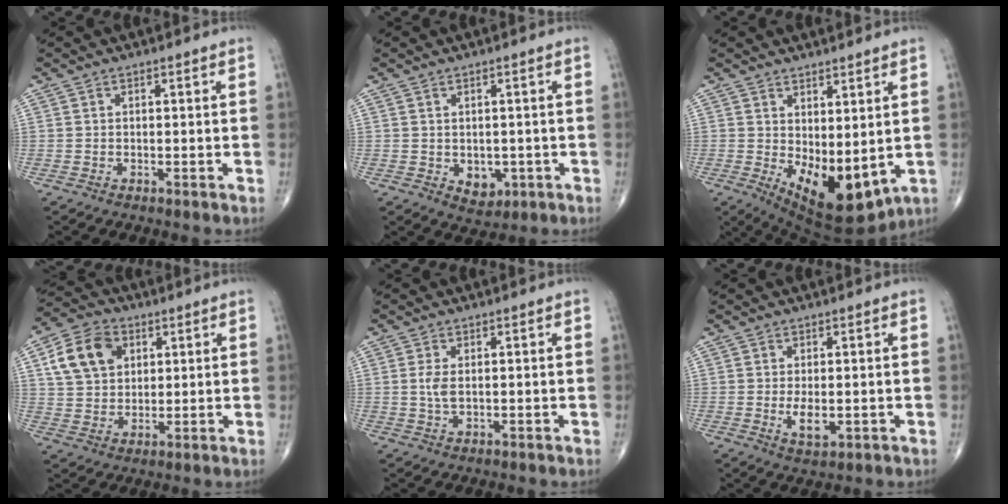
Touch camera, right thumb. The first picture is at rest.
{"total": 4.2, "force": [-0.9, 3.1, 2.7], "torque": [-0.019, -0.003, -0.001]}
{"total": 12.4, "force": [-0.8, 5.9, 10.9], "torque": [-0.155, -0.026, 0.013]}
{"total": 11.4, "force": [4.0, 8.5, 6.5], "torque": [-0.099, 0.000, 0.071]}
{"total": 2.8, "force": [0.3, 1.4, 2.4], "torque": [-0.056, -0.002, 0.006]}
{"total": 4.0, "force": [-0.5, 1.9, 3.4], "torque": [-0.060, -0.009, -0.005]}